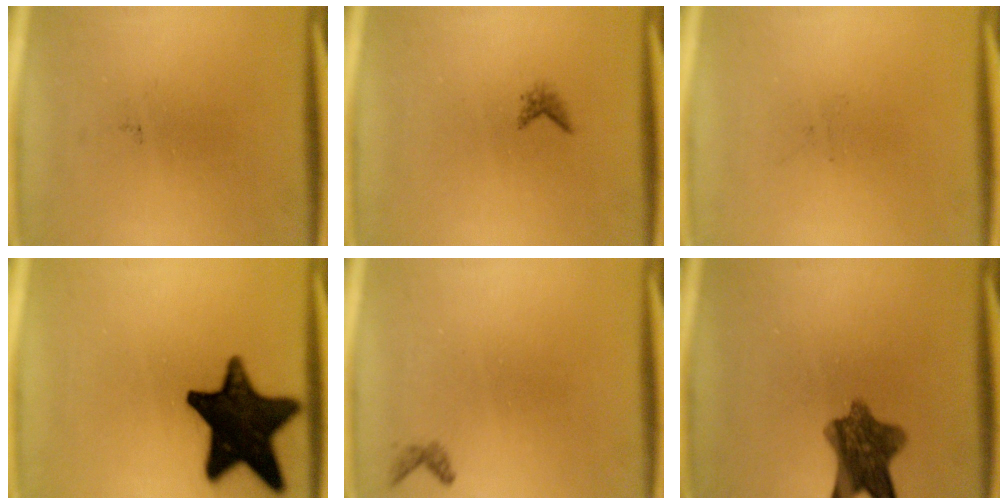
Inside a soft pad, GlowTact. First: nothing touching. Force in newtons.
{"total": 0.9}
{"total": 0.0}
{"total": 17.5}
{"total": 0.7}
{"total": 8.6}